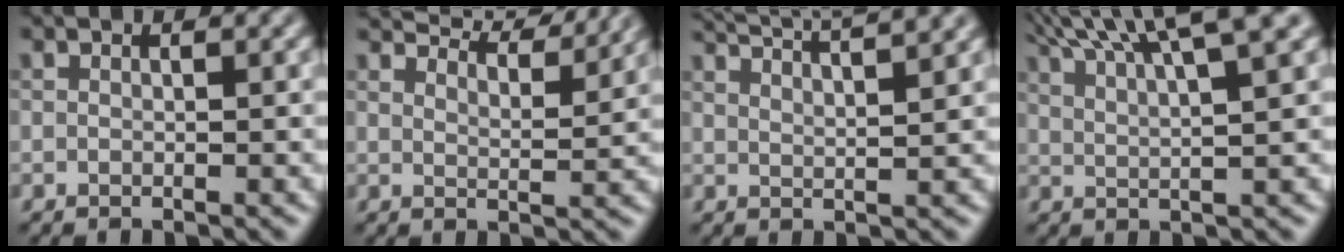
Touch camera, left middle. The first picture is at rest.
{"total": 8.2, "force": [7.3, 1.7, 3.3], "torque": [-0.042, 0.016, 0.071]}
{"total": 8.4, "force": [6.7, 2.2, 4.4], "torque": [-0.042, 0.037, 0.061]}
{"total": 8.9, "force": [6.2, 2.0, 6.0], "torque": [-0.075, 0.035, 0.061]}